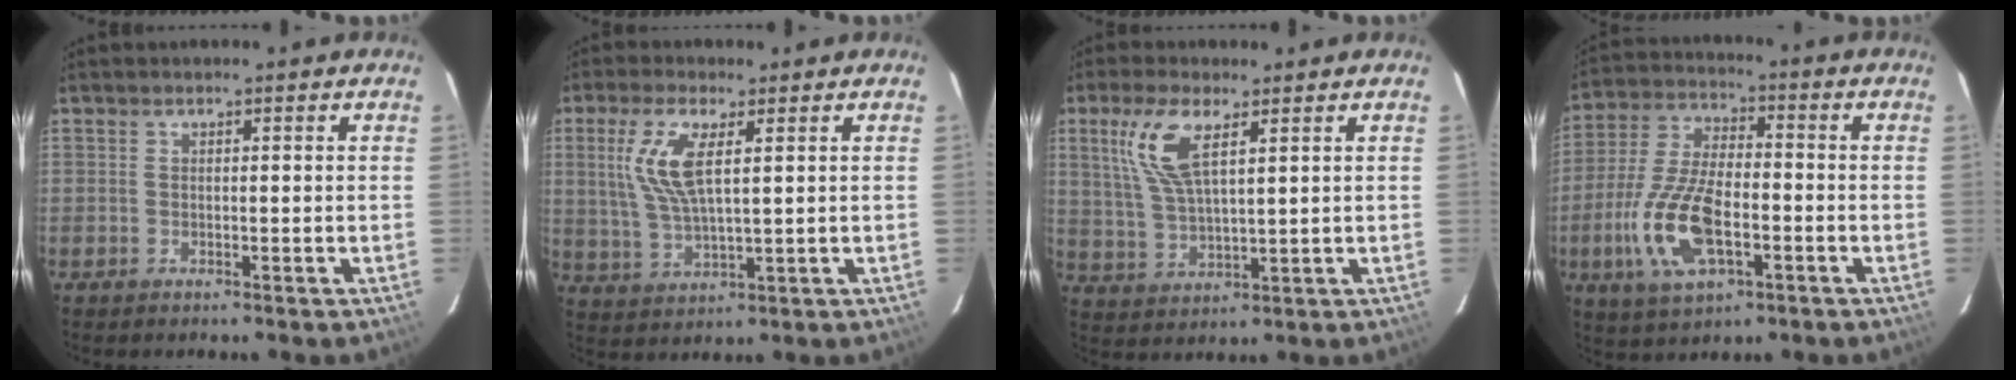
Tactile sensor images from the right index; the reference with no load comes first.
{"total": 9.3, "force": [2.8, 2.9, 8.3], "torque": [-0.180, 0.005, 0.062]}
{"total": 9.6, "force": [4.3, 3.2, 7.9], "torque": [-0.171, 0.009, 0.094]}
{"total": 15.3, "force": [-5.1, 6.7, 12.8], "torque": [-0.278, -0.009, -0.094]}